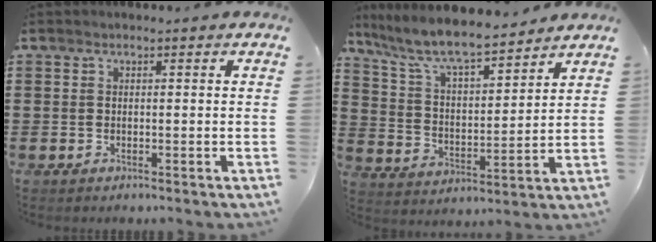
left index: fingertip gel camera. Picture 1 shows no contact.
{"total": 8.6, "force": [7.5, 1.2, 3.9], "torque": [-0.106, -0.041, 0.128]}